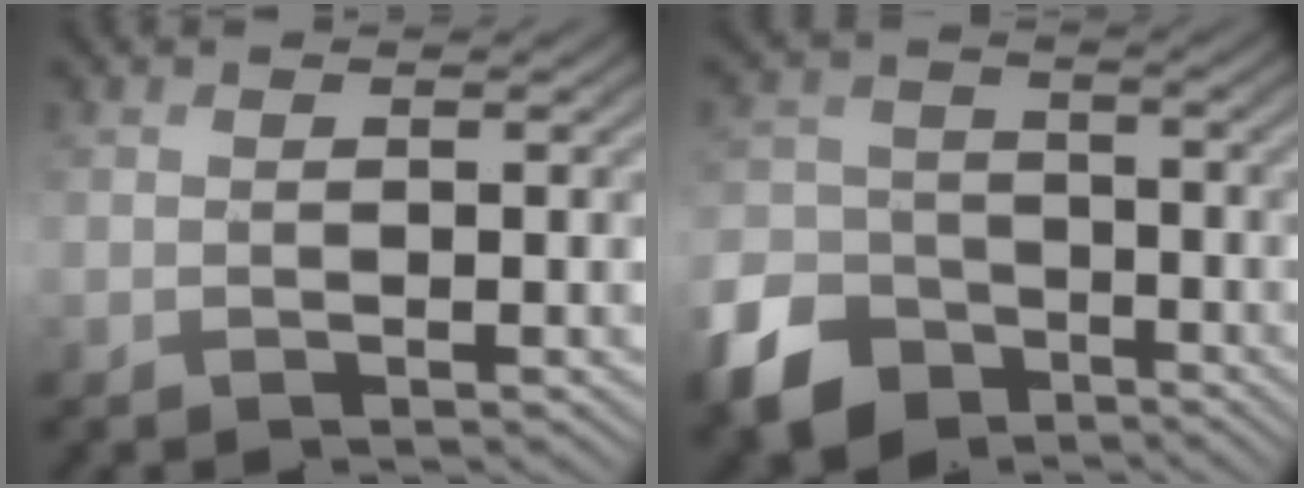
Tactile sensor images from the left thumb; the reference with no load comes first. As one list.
[{"total": 9.6, "force": [-5.8, 6.6, 3.8], "torque": [-0.103, -0.023, -0.128]}]